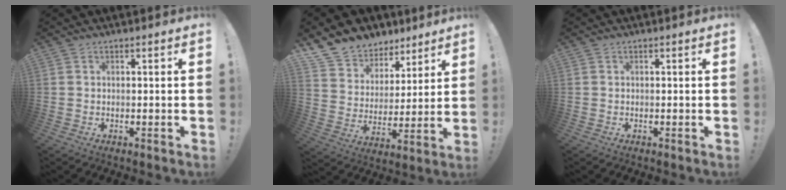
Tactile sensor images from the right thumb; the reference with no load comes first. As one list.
[{"total": 11.8, "force": [8.8, 7.5, 2.0], "torque": [-0.044, -0.069, 0.169]}, {"total": 0.0}]